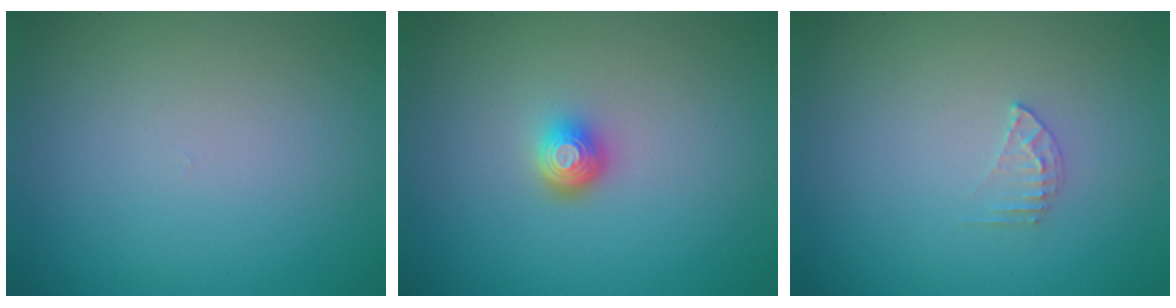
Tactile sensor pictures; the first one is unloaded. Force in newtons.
{"total": 2.0, "press": 1.4, "slide": 1.4}
{"total": 1.3, "press": 1.3, "slide": 0.1}